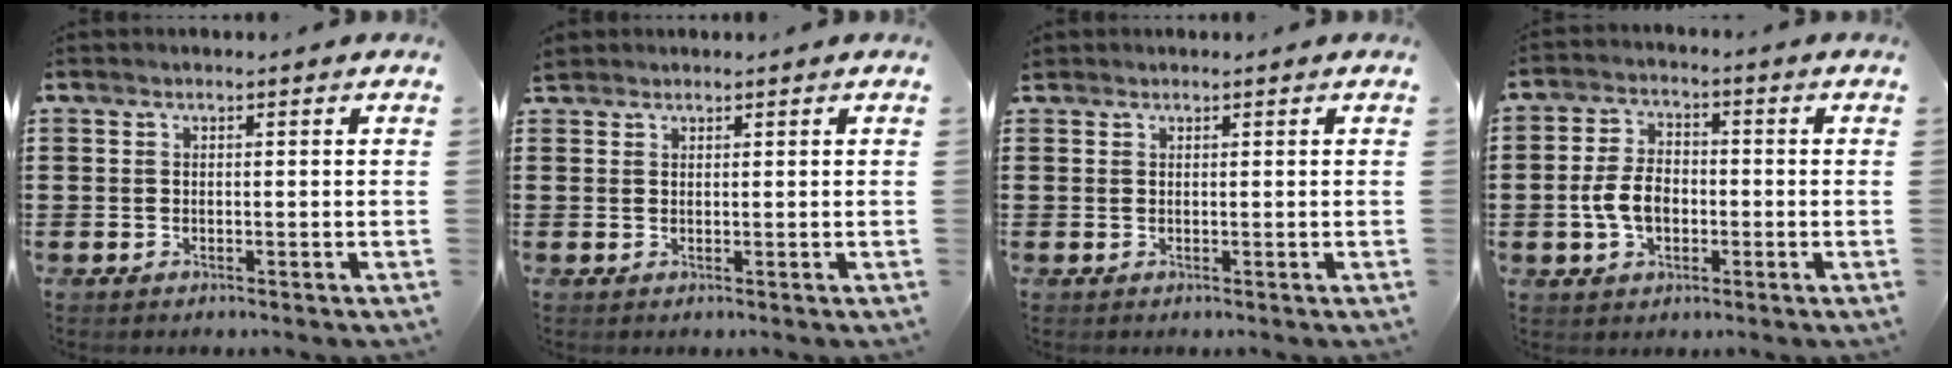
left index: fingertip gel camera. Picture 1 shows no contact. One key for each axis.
{"total": 1.2, "fx": 1.2, "fy": 0.4, "fz": 0.2, "tx": -0.006, "ty": 0.003, "tz": 0.023}
{"total": 0.6, "fx": 0.5, "fy": 0.2, "fz": 0.1, "tx": -0.003, "ty": 0.002, "tz": 0.011}
{"total": 6.2, "fx": -1.3, "fy": 3.9, "fz": 4.7, "tx": -0.113, "ty": 0.002, "tz": -0.031}